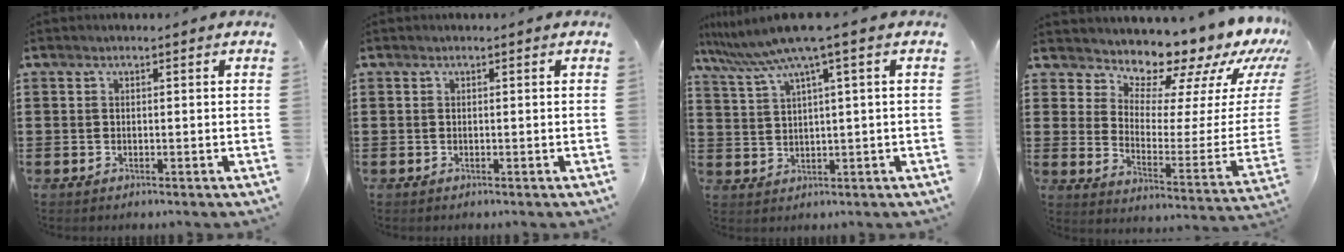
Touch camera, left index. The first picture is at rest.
{"total": 0.0}
{"total": 6.8, "force": [3.8, -0.5, 5.7], "torque": [-0.128, -0.024, 0.062]}
{"total": 10.0, "force": [9.4, 2.3, 2.4], "torque": [-0.049, -0.106, 0.151]}